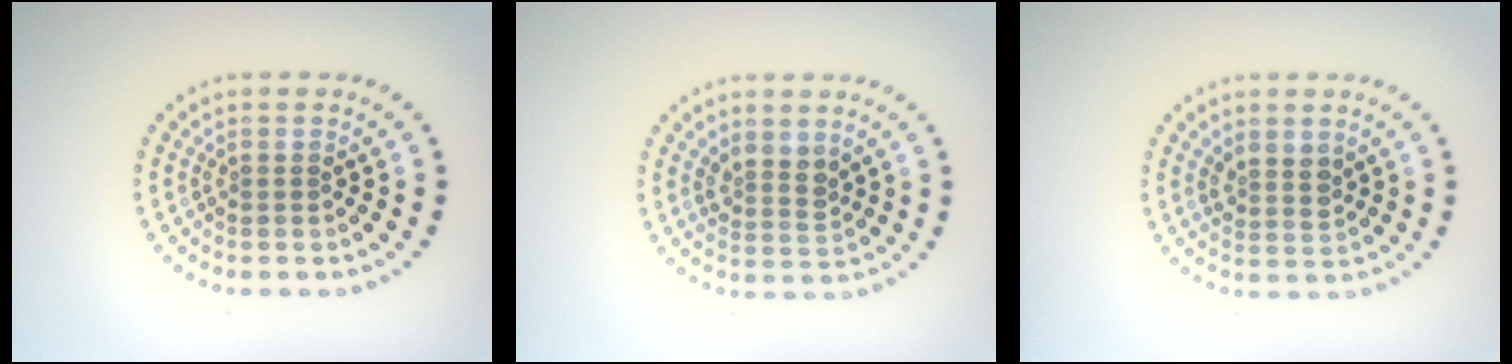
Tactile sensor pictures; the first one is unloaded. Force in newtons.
{"total": 2.0, "press": 1.6, "slide": 1.1}
{"total": 2.1, "press": 1.7, "slide": 1.2}